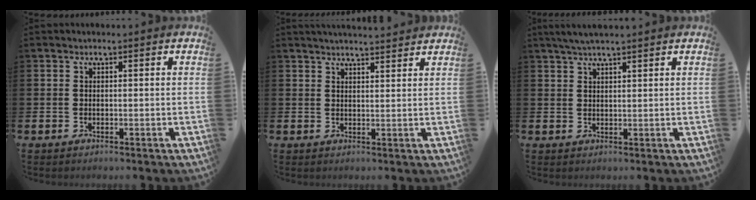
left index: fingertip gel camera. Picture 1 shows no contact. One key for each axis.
{"total": 2.9, "fx": 2.9, "fy": -0.1, "fz": 0.3, "tx": -0.010, "ty": -0.015, "tz": 0.052}
{"total": 3.1, "fx": 2.6, "fy": 0.3, "fz": 1.6, "tx": -0.034, "ty": 0.000, "tz": 0.047}